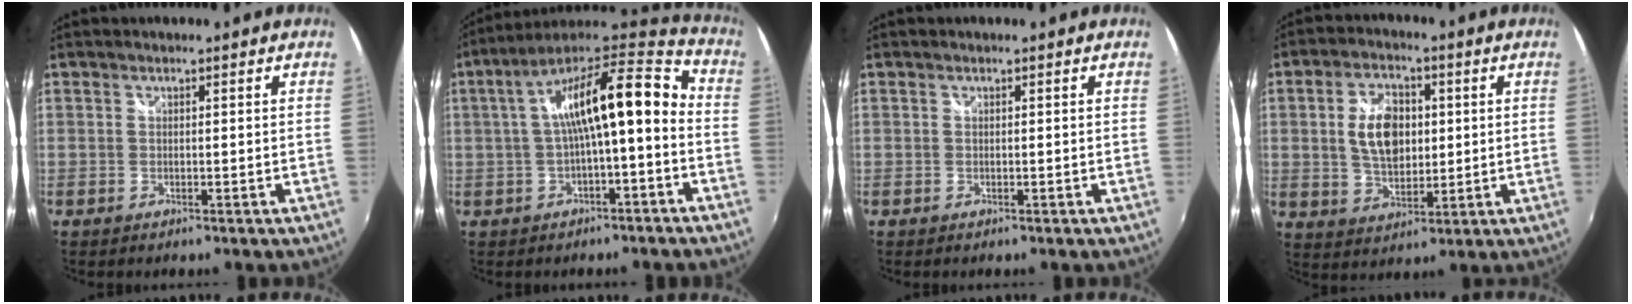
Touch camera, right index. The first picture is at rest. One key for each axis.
{"total": 16.8, "fx": -1.1, "fy": 4.5, "fz": 16.2, "tx": -0.277, "ty": 0.035, "tz": -0.015}
{"total": 0.0}
{"total": 10.1, "fx": 1.3, "fy": 6.2, "fz": 7.9, "tx": -0.147, "ty": 0.010, "tz": 0.028}